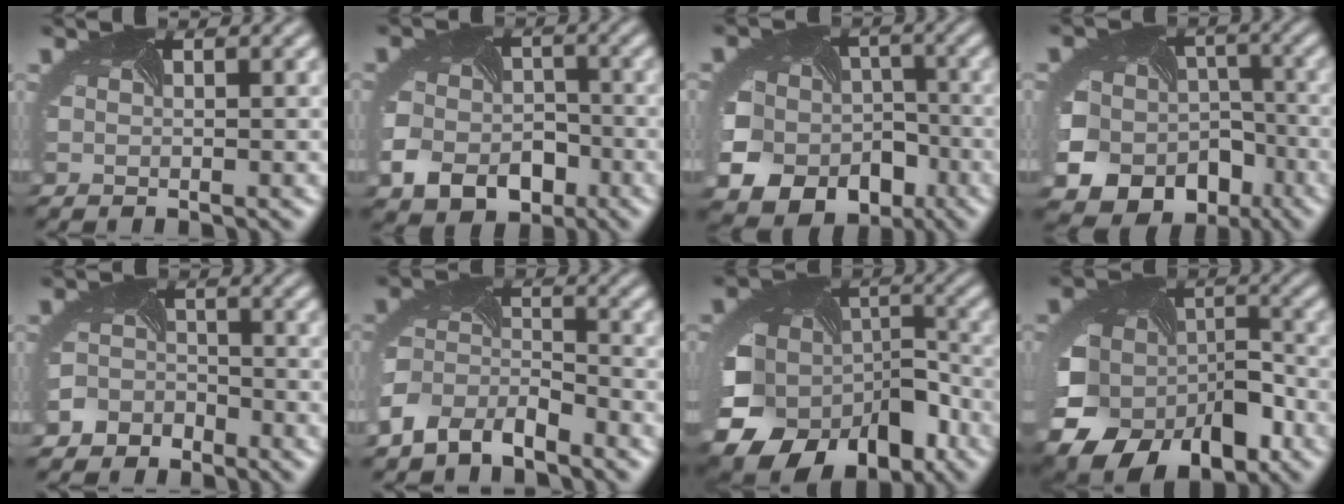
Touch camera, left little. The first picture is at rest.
{"total": 6.9, "force": [-3.6, 4.8, 3.3], "torque": [-0.073, -0.027, -0.058]}
{"total": 14.1, "force": [-6.8, 11.0, 5.6], "torque": [-0.104, -0.064, -0.107]}
{"total": 15.6, "force": [-7.6, 12.5, 5.6], "torque": [-0.103, -0.073, -0.110]}
{"total": 3.8, "force": [-3.2, 2.1, 0.0], "torque": [0.011, -0.003, -0.062]}
{"total": 5.1, "force": [-3.7, 2.7, 2.3], "torque": [-0.045, -0.011, -0.083]}
{"total": 17.0, "force": [-8.6, 11.6, 8.9], "torque": [-0.199, -0.050, -0.105]}
{"total": 14.3, "force": [-6.7, 9.7, 8.1], "torque": [-0.173, -0.036, -0.097]}